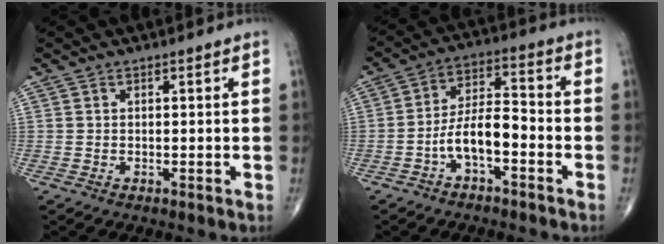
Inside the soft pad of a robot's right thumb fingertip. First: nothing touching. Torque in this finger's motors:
{"motor_torque": [0.25, 0.01, 0.91, -0.29, 0.06]}